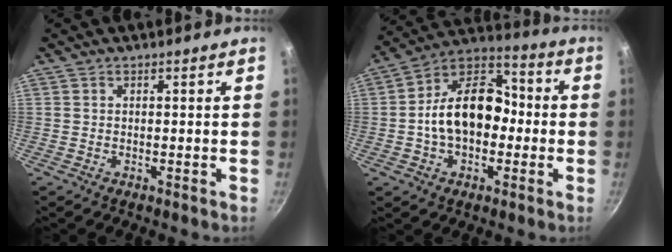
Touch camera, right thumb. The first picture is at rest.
{"total": 16.7, "force": [-1.3, 11.5, 12.0], "torque": [-0.158, 0.050, -0.040]}